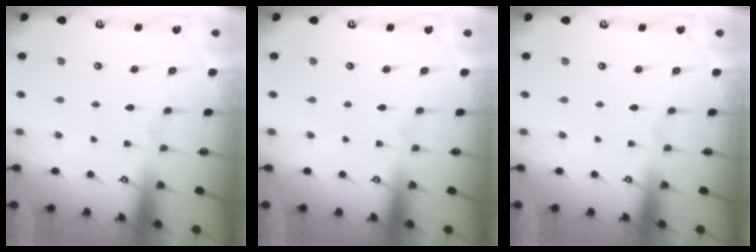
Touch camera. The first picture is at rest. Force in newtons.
{"total": 0.0}
{"total": 0.0}